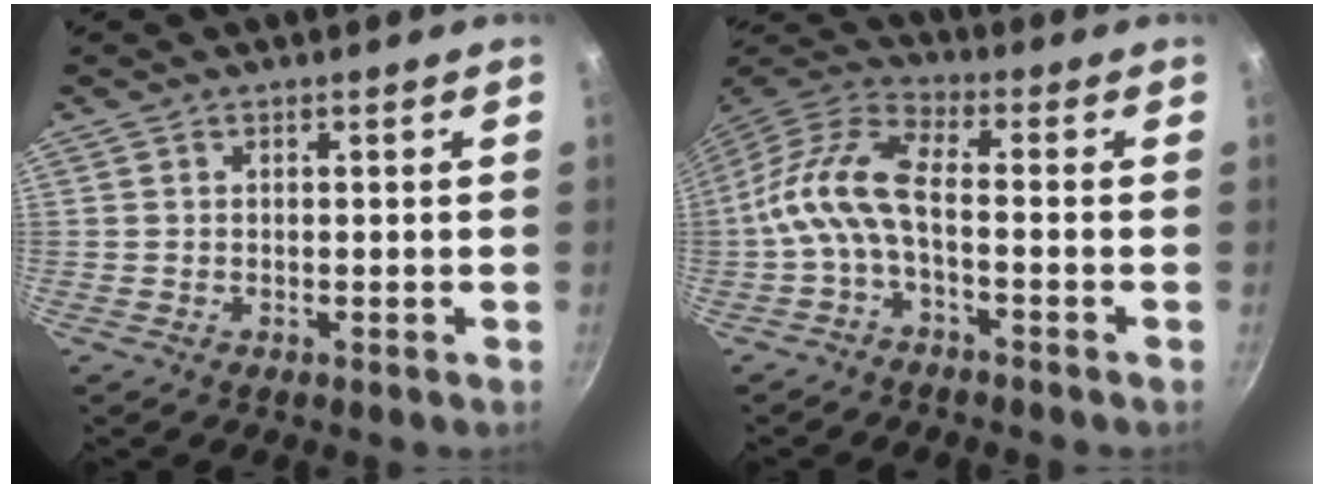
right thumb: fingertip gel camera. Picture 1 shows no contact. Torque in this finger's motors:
{"motor_torque": [-0.02, 0.66, 1.35, -0.60, 0.17]}